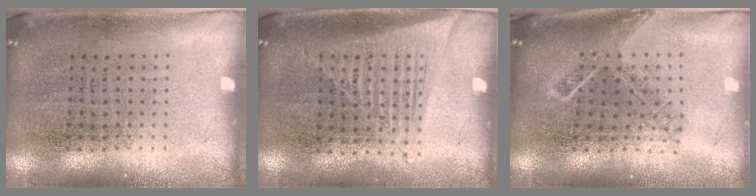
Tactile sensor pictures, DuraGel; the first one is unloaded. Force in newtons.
{"total": 1.4, "press": 1.3, "slide": 0.6}
{"total": 1.8, "press": 1.3, "slide": 1.3}